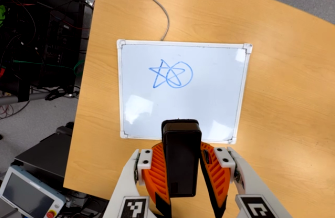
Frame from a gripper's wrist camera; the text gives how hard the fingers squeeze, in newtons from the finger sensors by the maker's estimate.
{"total": 8.8, "left": 7.4, "right": 10.2}